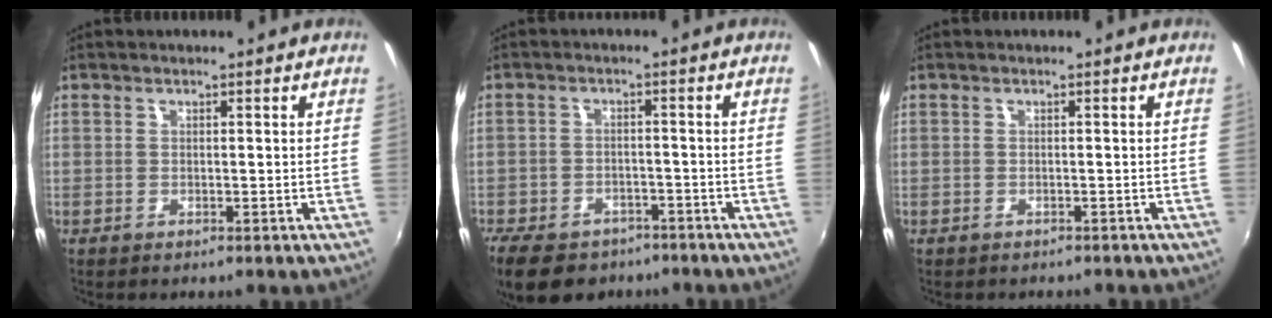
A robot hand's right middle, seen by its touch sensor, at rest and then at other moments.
{"total": 12.4, "force": [-9.1, 6.6, 5.3], "torque": [-0.134, -0.012, -0.142]}
{"total": 1.7, "force": [-1.5, 0.4, 0.4], "torque": [-0.014, -0.011, -0.020]}